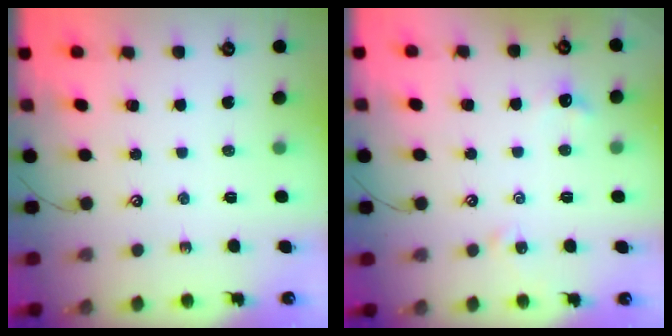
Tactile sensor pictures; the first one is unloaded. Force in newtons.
{"total": 2.4, "press": 2.4, "slide": 0.6}